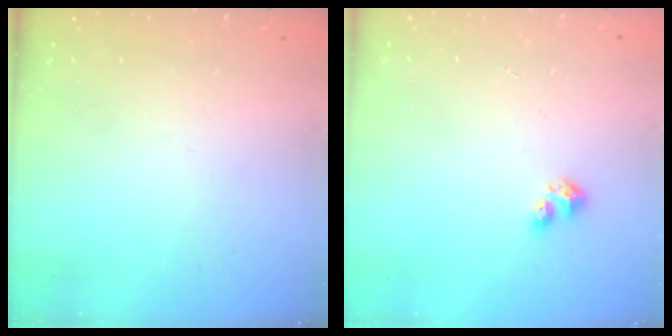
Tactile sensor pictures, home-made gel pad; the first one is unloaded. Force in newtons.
{"total": 3.0, "press": 2.9, "slide": 0.3}